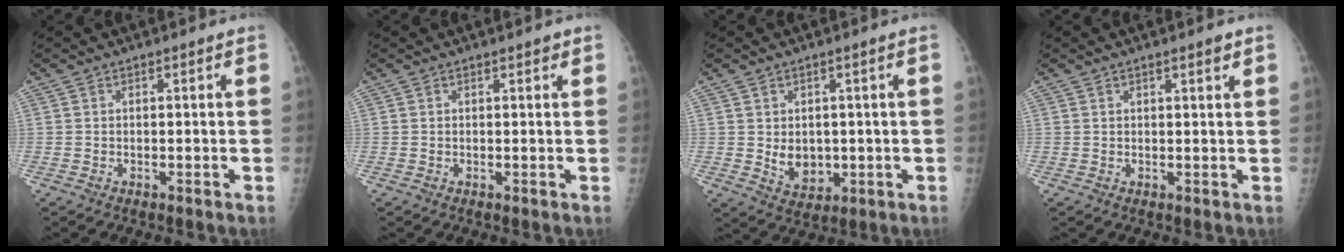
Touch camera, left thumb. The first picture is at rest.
{"total": 0.8, "force": [0.6, 0.3, 0.5], "torque": [-0.006, -0.002, 0.006]}
{"total": 5.5, "force": [0.0, 4.1, 3.6], "torque": [-0.034, -0.010, 0.016]}
{"total": 1.6, "force": [1.1, 0.3, 1.2], "torque": [-0.015, -0.005, 0.016]}